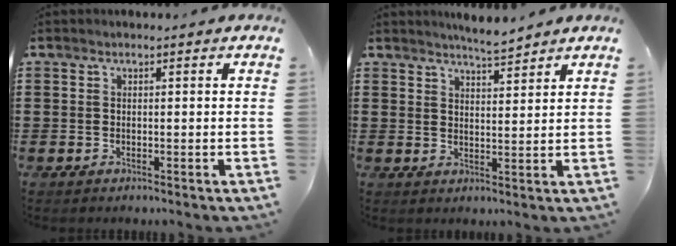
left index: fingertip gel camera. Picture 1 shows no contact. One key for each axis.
{"total": 3.9, "fx": 3.8, "fy": -0.1, "fz": 0.9, "tx": -0.027, "ty": -0.009, "tz": 0.069}